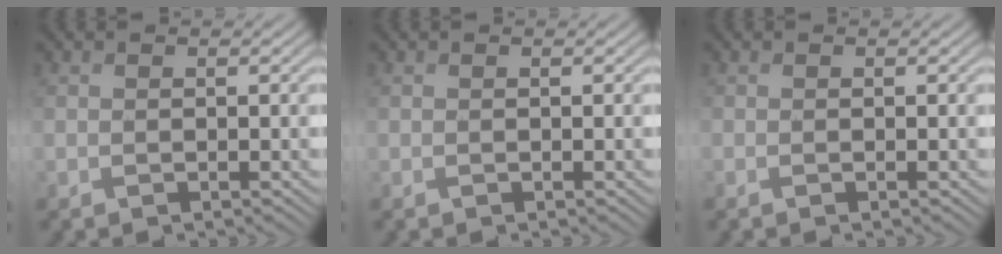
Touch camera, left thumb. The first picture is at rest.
{"total": 0.0}
{"total": 0.0}